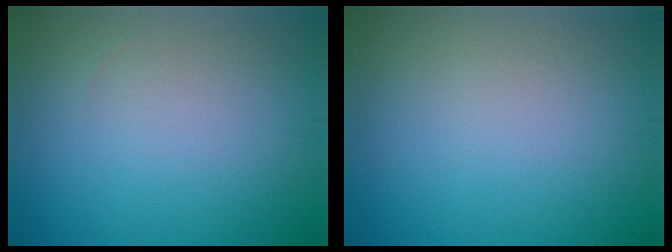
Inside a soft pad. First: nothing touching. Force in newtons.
{"total": 0.0}